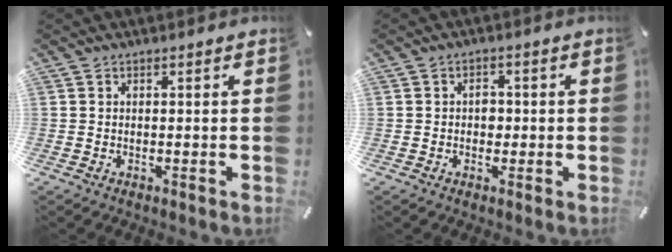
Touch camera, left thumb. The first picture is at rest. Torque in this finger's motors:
{"motor_torque": [0.34, 0.63, 0.08, -0.06, 0.02]}